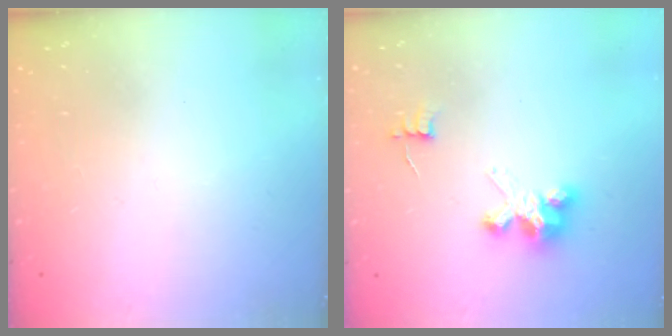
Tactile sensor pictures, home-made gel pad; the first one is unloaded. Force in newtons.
{"total": 5.0, "press": 5.0, "slide": 0.3}